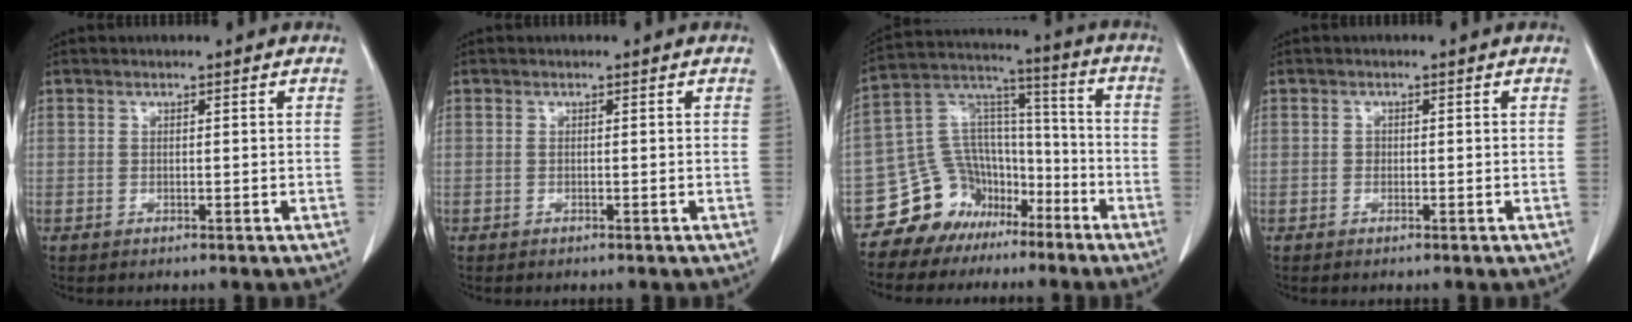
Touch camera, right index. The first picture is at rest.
{"total": 0.0}
{"total": 12.9, "force": [-8.6, 9.2, 2.8], "torque": [-0.061, 0.080, -0.147]}
{"total": 0.5, "force": [0.0, 0.5, 0.2], "torque": [0.000, 0.004, 0.000]}